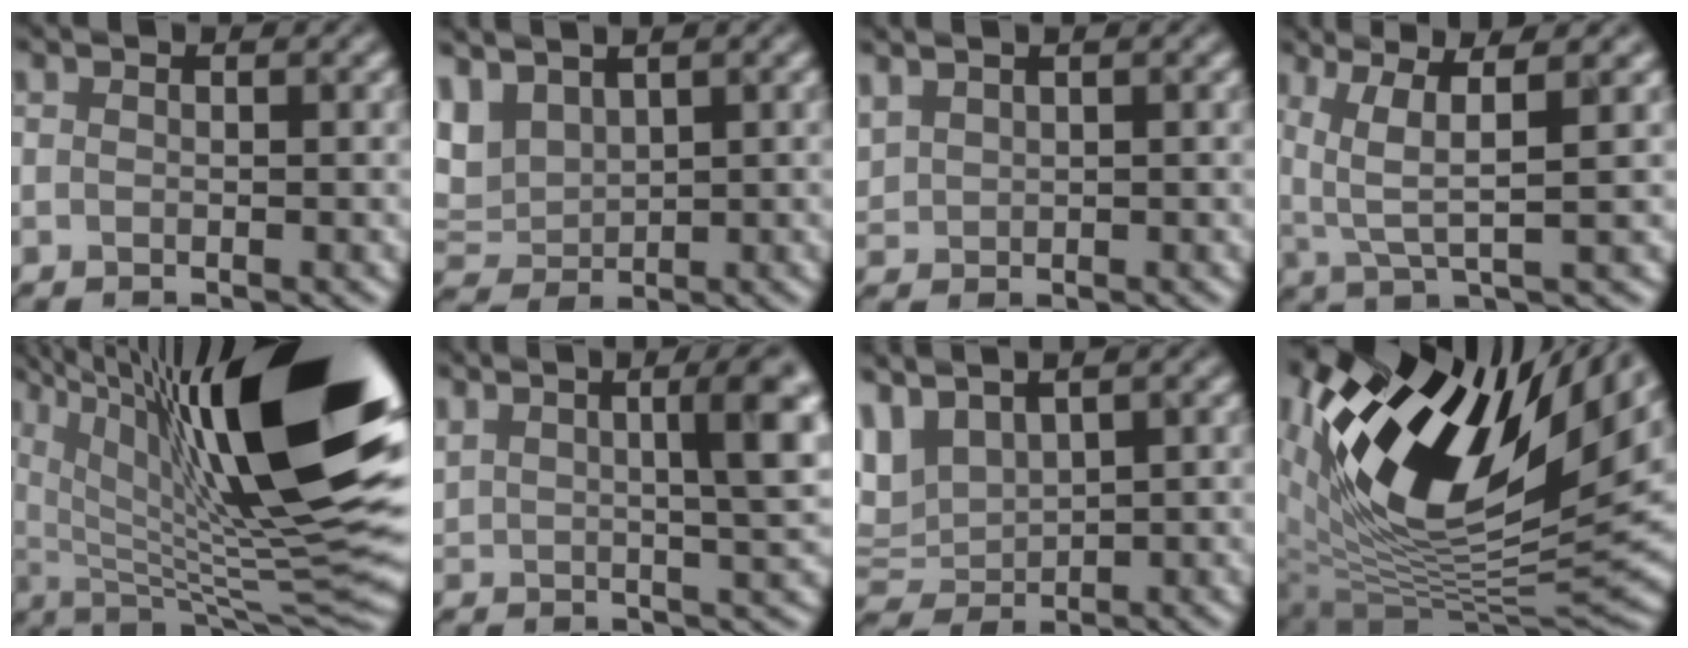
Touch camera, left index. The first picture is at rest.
{"total": 2.9, "force": [2.1, 1.2, 1.5], "torque": [-0.070, 0.012, 0.074]}
{"total": 1.1, "force": [1.1, -0.1, 0.0], "torque": [-0.031, 0.019, 0.044]}
{"total": 4.0, "force": [1.6, -0.1, 3.7], "torque": [-0.100, 0.007, 0.062]}
{"total": 17.2, "force": [6.7, 4.3, 15.3], "torque": [-0.267, 0.012, 0.149]}
{"total": 6.8, "force": [2.6, 1.7, 6.1], "torque": [-0.101, 0.018, 0.072]}
{"total": 3.6, "force": [2.5, 1.2, 2.3], "torque": [-0.088, 0.011, 0.079]}
{"total": 15.2, "force": [6.1, 7.7, 11.6], "torque": [-0.229, 0.014, 0.128]}